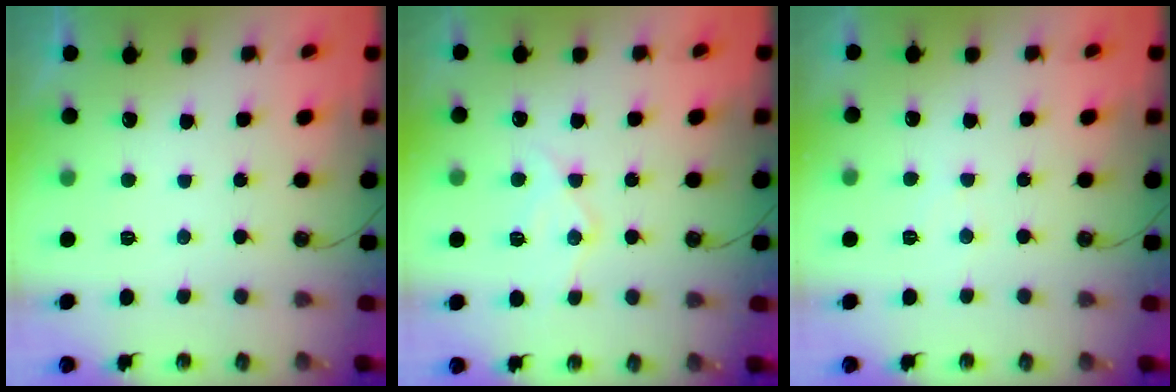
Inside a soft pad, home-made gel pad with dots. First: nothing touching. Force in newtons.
{"total": 11.8, "press": 11.7, "slide": 1.2}
{"total": 4.8, "press": 4.8, "slide": 0.7}